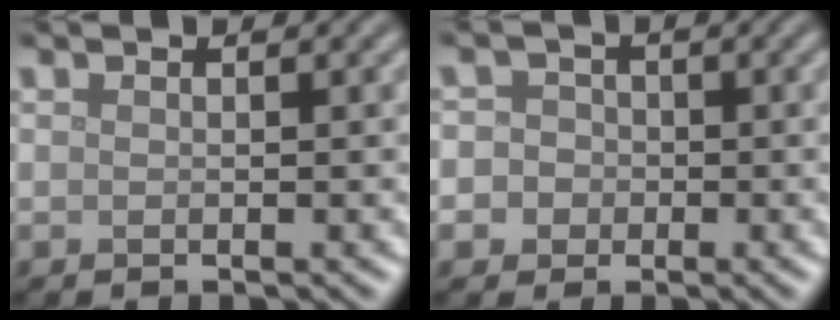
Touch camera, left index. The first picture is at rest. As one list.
[{"total": 4.5, "force": [-0.5, 4.3, 1.3], "torque": [0.005, 0.022, -0.043]}]